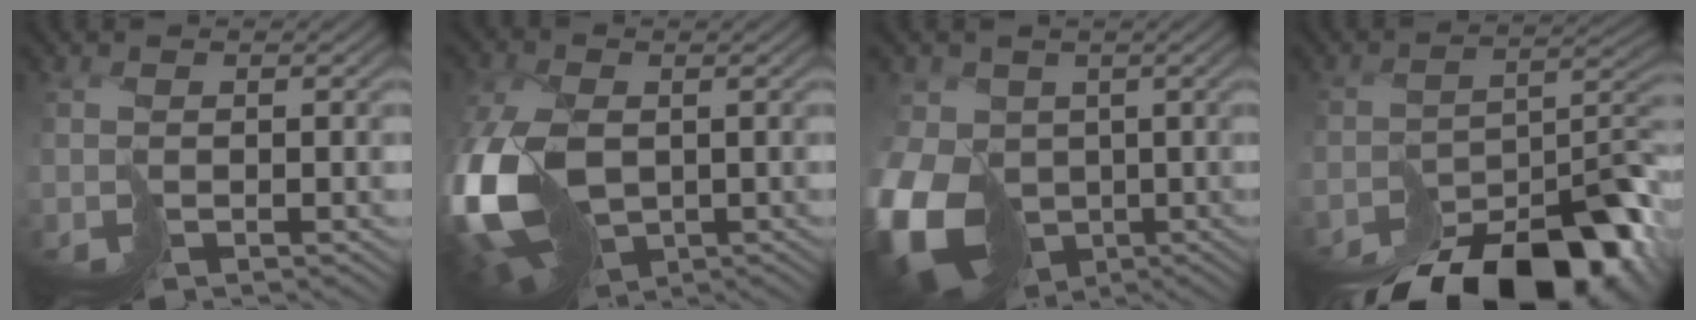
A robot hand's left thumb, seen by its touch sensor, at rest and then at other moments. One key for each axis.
{"total": 17.0, "fx": -2.7, "fy": 11.4, "fz": 12.3, "tx": -0.292, "ty": -0.043, "tz": -0.015}
{"total": 16.8, "fx": -3.7, "fy": 13.6, "fz": 9.1, "tx": -0.225, "ty": -0.046, "tz": -0.064}
{"total": 16.8, "fx": -12.6, "fy": 6.9, "fz": 8.7, "tx": -0.128, "ty": -0.028, "tz": -0.165}